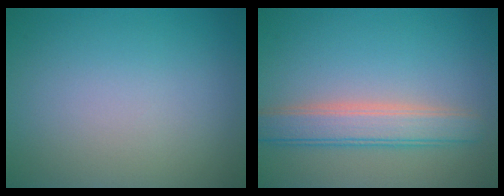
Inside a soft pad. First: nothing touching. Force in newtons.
{"total": 4.2, "press": 4.2, "slide": 0.3}